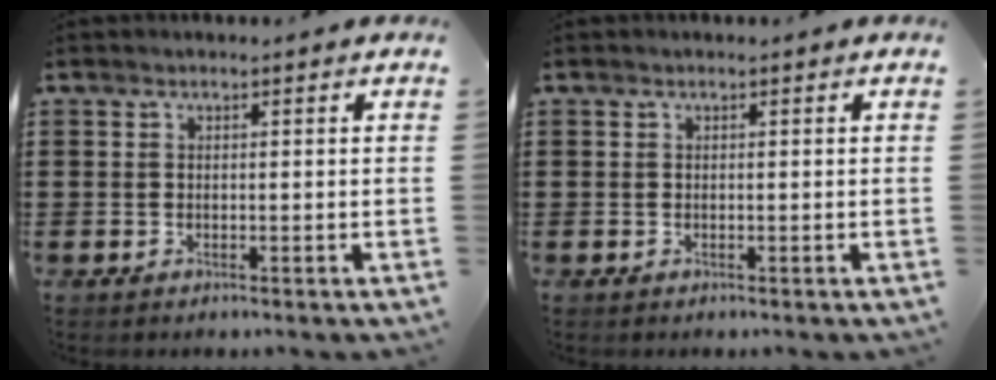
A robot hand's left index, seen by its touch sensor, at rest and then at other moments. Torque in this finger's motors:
{"motor_torque": [-0.05, 0.11, 0.00, 0.00]}